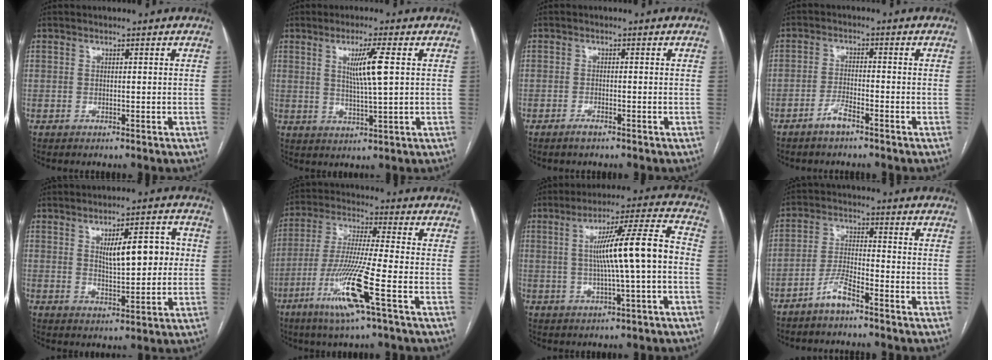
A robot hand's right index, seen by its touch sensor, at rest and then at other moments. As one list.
[{"total": 6.1, "force": [1.6, -0.4, 5.9], "torque": [-0.107, -0.005, 0.032]}, {"total": 1.4, "force": [-1.1, 0.2, 0.8], "torque": [-0.018, -0.001, -0.019]}, {"total": 3.1, "force": [-2.4, 0.5, 1.9], "torque": [-0.037, 0.002, -0.047]}, {"total": 8.4, "force": [1.6, 2.5, 7.8], "torque": [-0.117, 0.015, 0.030]}, {"total": 13.0, "force": [-5.5, -0.6, 11.7], "torque": [-0.241, -0.023, -0.108]}, {"total": 11.9, "force": [-0.4, -0.2, 11.9], "torque": [-0.190, 0.018, -0.006]}, {"total": 4.8, "force": [-3.7, 0.6, 3.0], "torque": [-0.065, 0.002, -0.074]}]